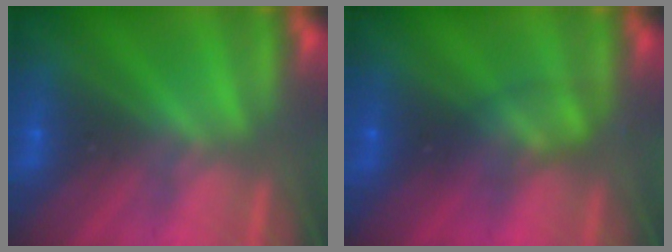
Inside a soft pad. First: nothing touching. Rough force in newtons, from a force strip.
{"total": 2.6}